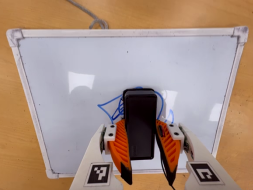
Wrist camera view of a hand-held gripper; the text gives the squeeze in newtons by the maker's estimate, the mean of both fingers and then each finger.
{"total": 12.0, "left": 12.0, "right": 12.0}